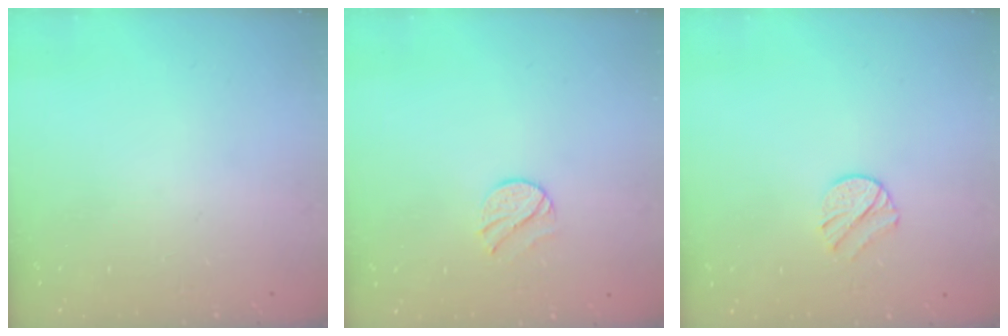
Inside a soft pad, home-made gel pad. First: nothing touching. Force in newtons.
{"total": 7.5, "press": 7.5, "slide": 0.7}
{"total": 6.9, "press": 6.8, "slide": 1.2}